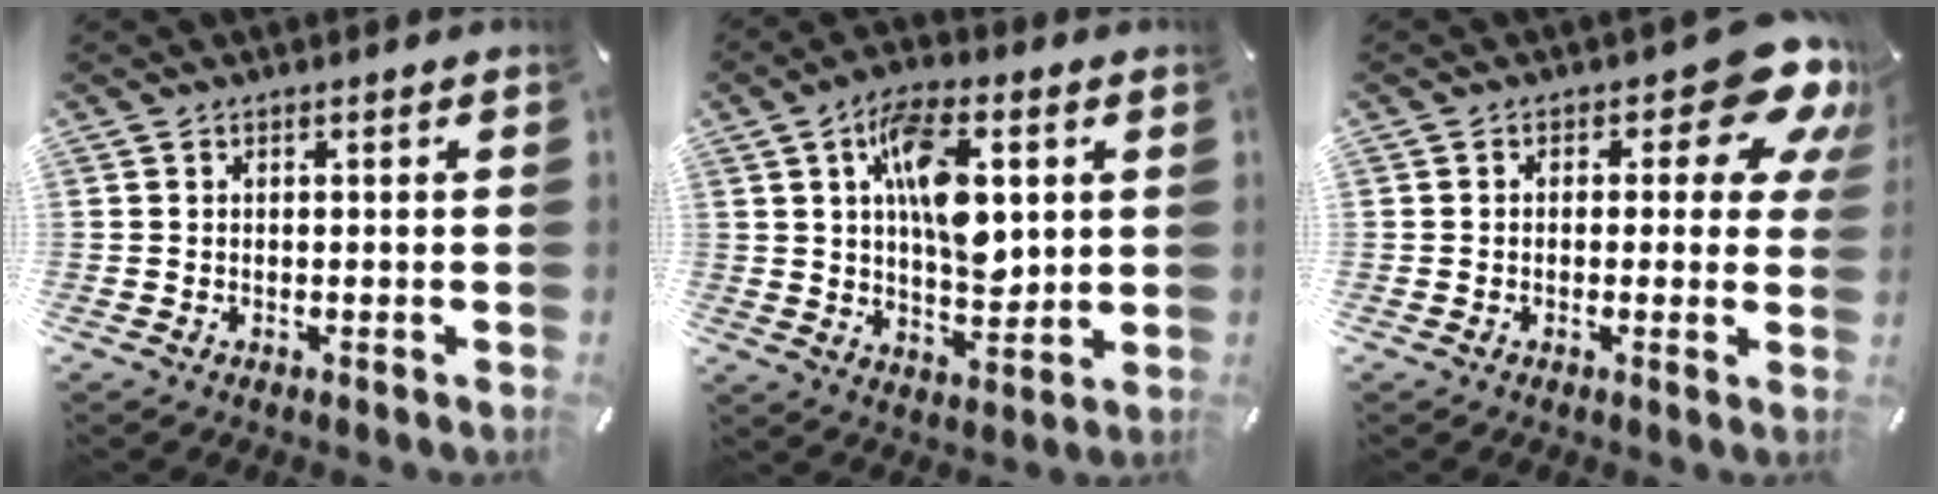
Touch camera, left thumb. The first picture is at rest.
{"total": 14.4, "force": [3.6, 7.8, 11.5], "torque": [-0.183, -0.004, 0.058]}
{"total": 13.1, "force": [6.3, 5.8, 10.0], "torque": [-0.118, -0.043, 0.103]}